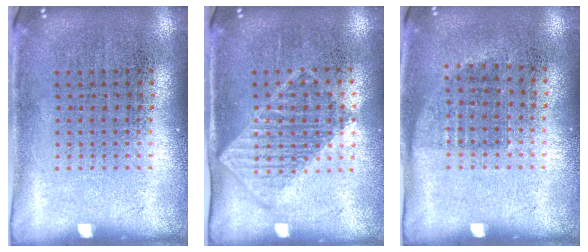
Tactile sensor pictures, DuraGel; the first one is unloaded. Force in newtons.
{"total": 1.3, "press": 1.1, "slide": 0.6}
{"total": 0.7, "press": 0.7, "slide": 0.3}